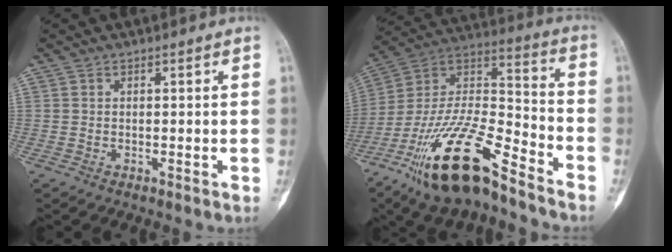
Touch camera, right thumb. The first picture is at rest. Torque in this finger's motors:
{"motor_torque": [1.58, -0.16, 1.64, -1.13, 0.62]}